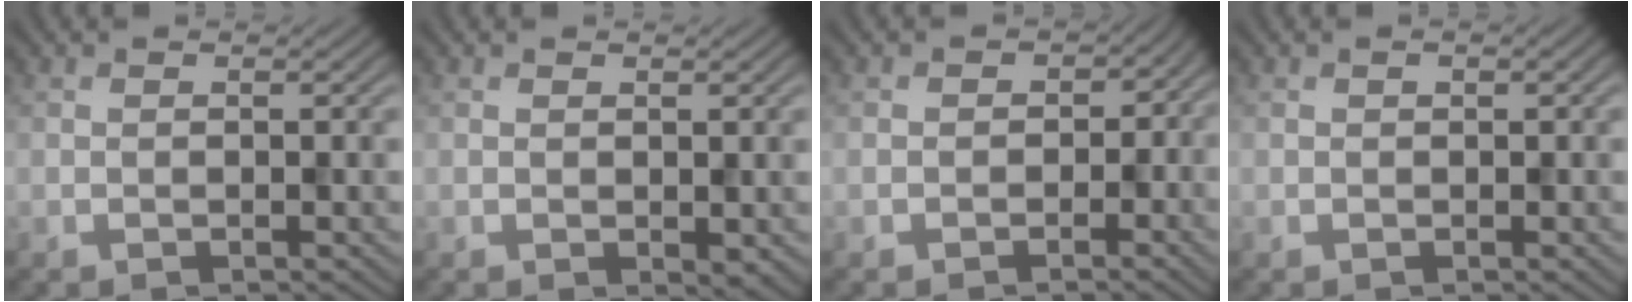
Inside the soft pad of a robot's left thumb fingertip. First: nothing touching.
{"total": 1.0, "force": [0.0, 0.6, 0.8], "torque": [-0.012, -0.004, 0.002]}
{"total": 1.9, "force": [-0.7, 1.7, 0.4], "torque": [0.002, -0.001, -0.012]}
{"total": 0.5, "force": [0.2, 0.3, 0.4], "torque": [-0.008, 0.002, 0.002]}